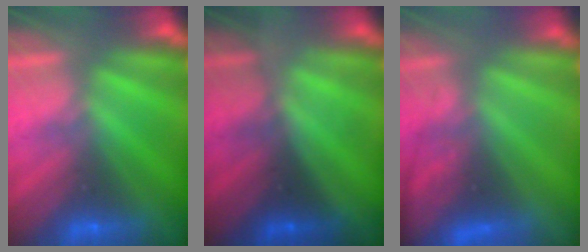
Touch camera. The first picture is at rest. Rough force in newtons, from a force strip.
{"total": 1.4}
{"total": 3.4}